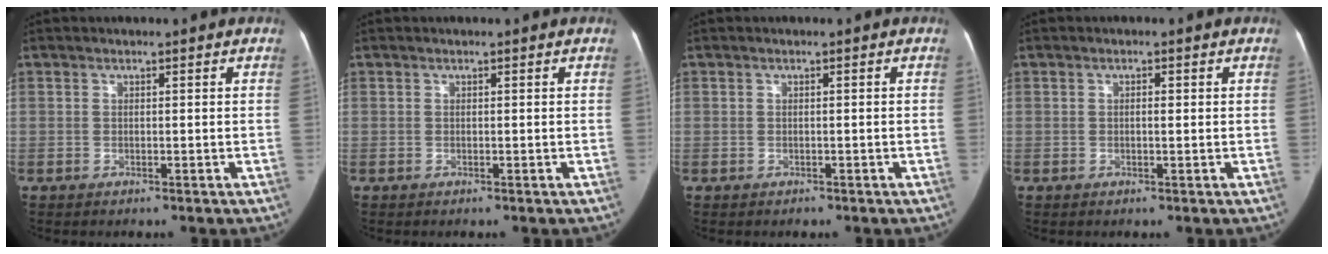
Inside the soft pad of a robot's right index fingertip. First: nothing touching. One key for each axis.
{"total": 0.0}
{"total": 0.9, "fx": -0.4, "fy": 0.8, "fz": -0.1, "tx": -0.004, "ty": 0.005, "tz": -0.005}
{"total": 1.0, "fx": 0.1, "fy": 0.3, "fz": 1.0, "tx": -0.018, "ty": 0.002, "tz": 0.001}